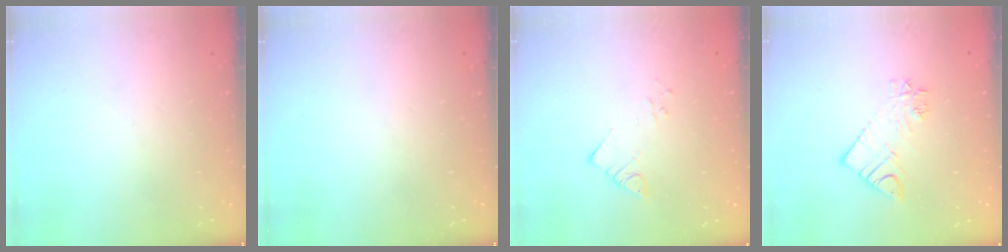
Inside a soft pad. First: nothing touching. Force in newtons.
{"total": 0.0}
{"total": 3.7, "press": 3.7, "slide": 0.2}
{"total": 9.3, "press": 9.3, "slide": 0.7}